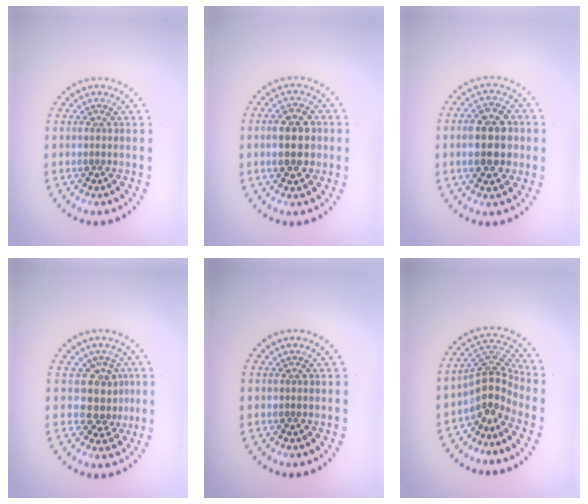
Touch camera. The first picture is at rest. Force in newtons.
{"total": 4.8, "press": 4.8, "slide": 0.2}
{"total": 5.5, "press": 5.4, "slide": 0.3}
{"total": 3.0, "press": 2.3, "slide": 1.8}
{"total": 0.0}
{"total": 3.8, "press": 2.9, "slide": 2.6}